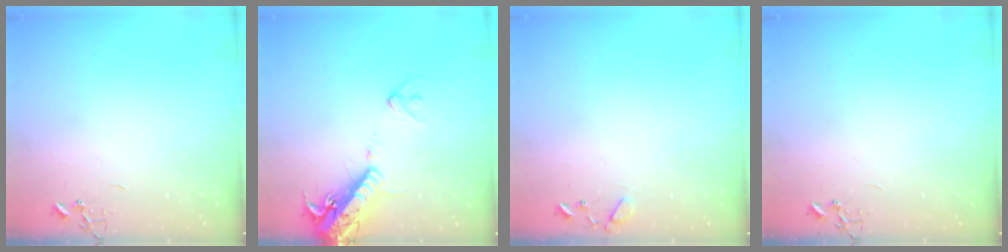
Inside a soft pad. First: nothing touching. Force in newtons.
{"total": 17.8, "press": 17.4, "slide": 3.8}
{"total": 9.0, "press": 9.0, "slide": 0.6}
{"total": 0.0}